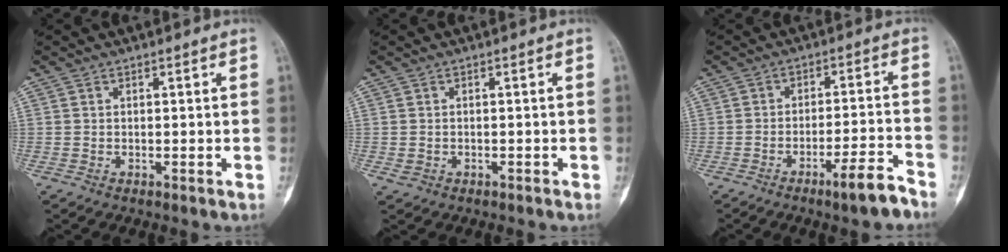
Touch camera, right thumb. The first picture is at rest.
{"total": 1.1, "force": [-0.3, 0.9, 0.6], "torque": [-0.014, 0.008, 0.003]}
{"total": 7.2, "force": [-5.1, 0.9, 5.0], "torque": [-0.079, 0.036, -0.079]}